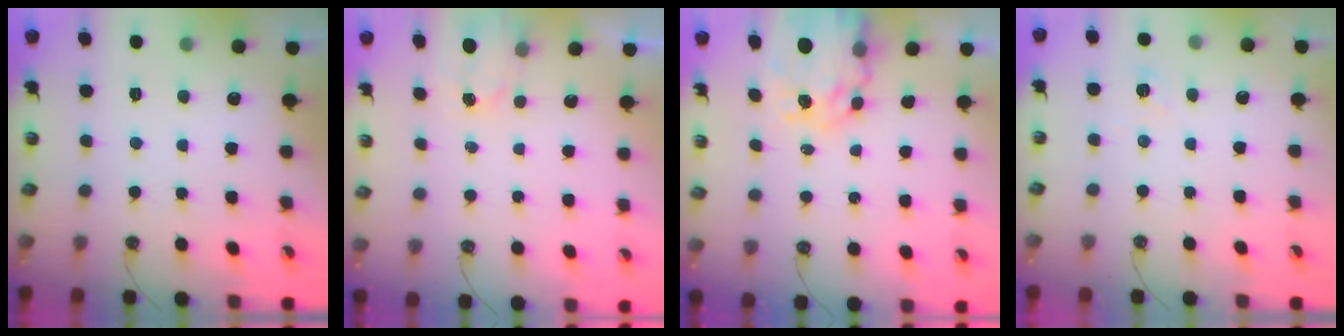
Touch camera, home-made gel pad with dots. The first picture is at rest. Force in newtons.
{"total": 1.5, "press": 1.5, "slide": 0.3}
{"total": 9.9, "press": 9.8, "slide": 0.8}
{"total": 4.9, "press": 4.9, "slide": 0.5}